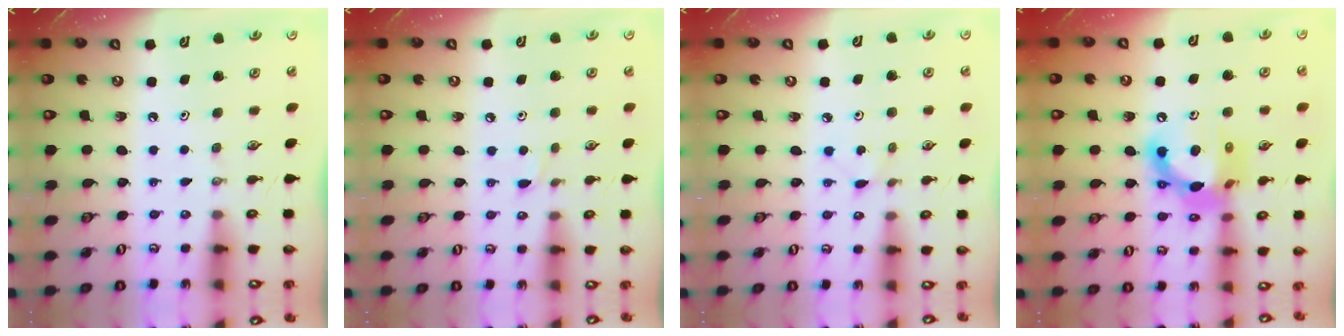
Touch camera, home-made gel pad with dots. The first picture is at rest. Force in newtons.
{"total": 2.4, "press": 2.4, "slide": 0.4}
{"total": 1.9, "press": 1.9, "slide": 0.3}
{"total": 14.9, "press": 14.8, "slide": 1.5}